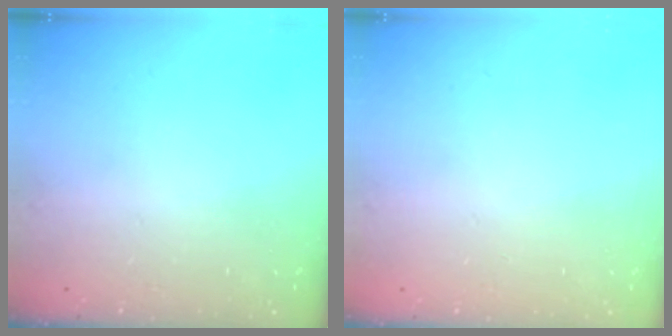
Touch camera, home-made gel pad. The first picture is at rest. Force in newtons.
{"total": 0.8, "press": 0.5, "slide": 0.6}